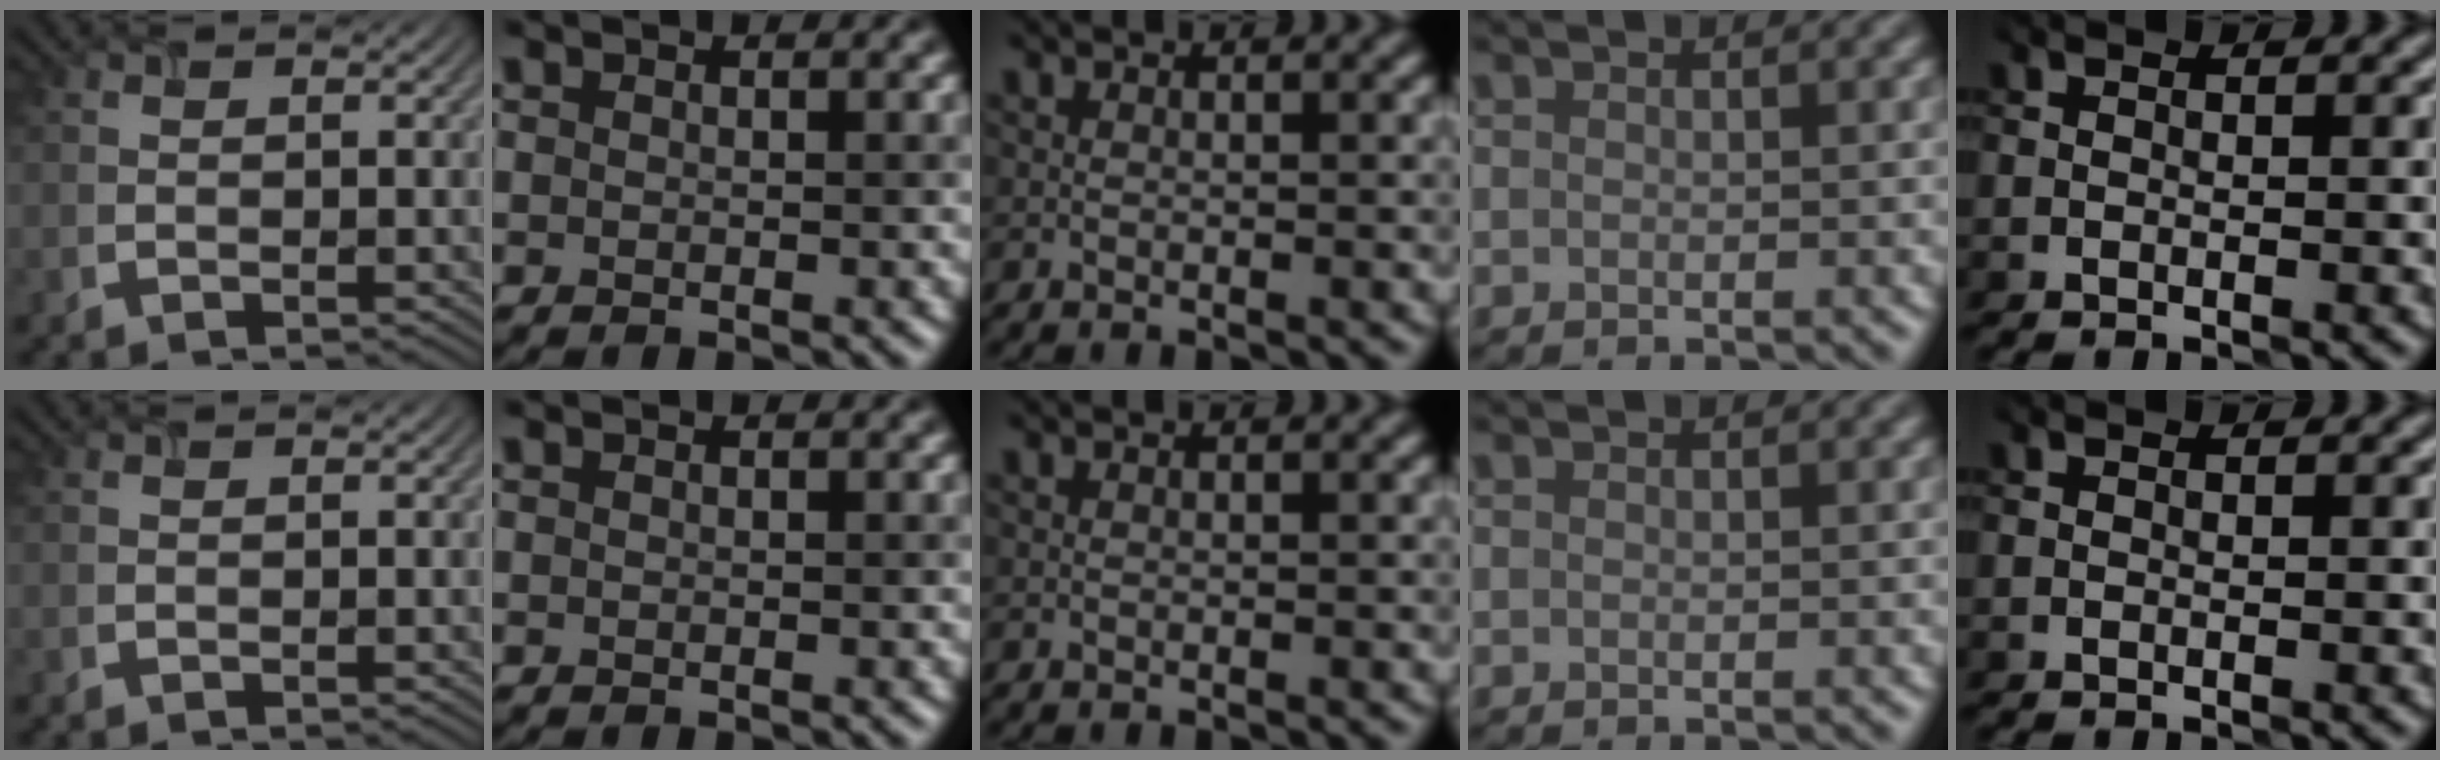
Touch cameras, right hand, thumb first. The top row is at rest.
{}